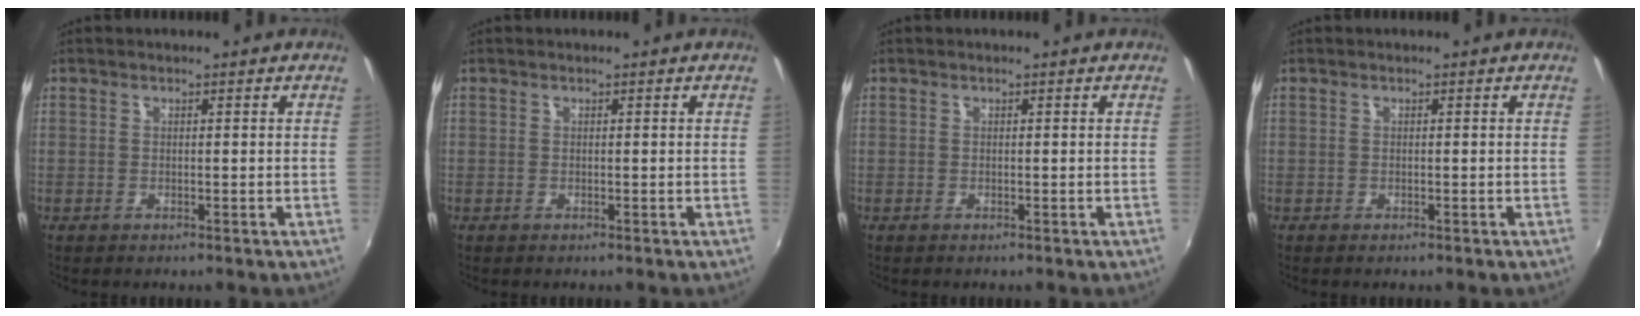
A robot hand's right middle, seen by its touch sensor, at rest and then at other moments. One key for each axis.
{"total": 0.0}
{"total": 0.0}
{"total": 0.8, "fx": 0.1, "fy": -0.7, "fz": -0.2, "tx": 0.007, "ty": -0.005, "tz": 0.000}